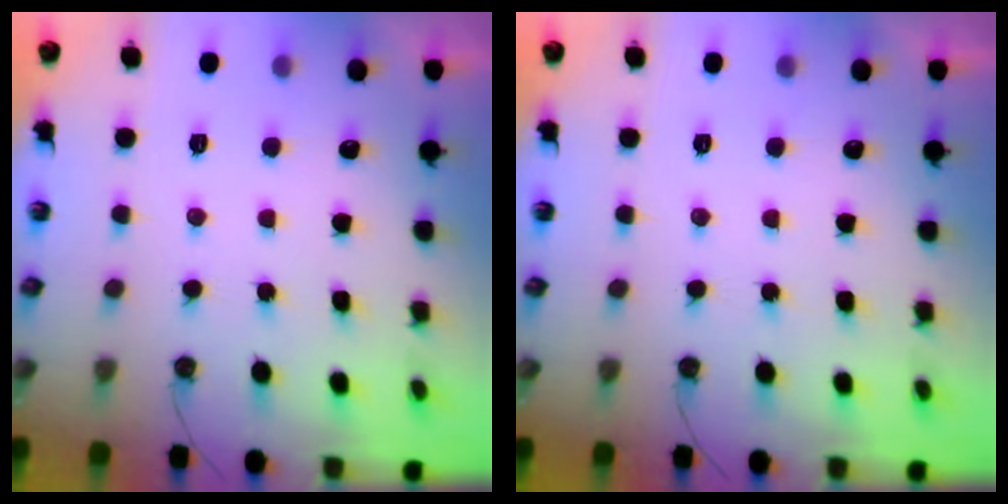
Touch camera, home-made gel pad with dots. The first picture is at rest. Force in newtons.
{"total": 0.0}